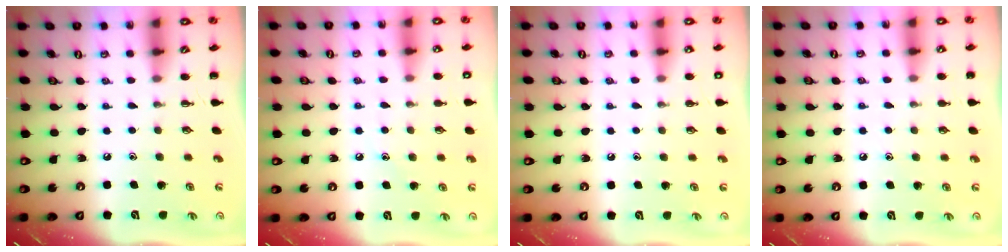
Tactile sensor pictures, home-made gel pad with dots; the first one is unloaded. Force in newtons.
{"total": 7.3, "press": 7.1, "slide": 1.8}
{"total": 2.1, "press": 2.0, "slide": 0.6}
{"total": 6.2, "press": 5.9, "slide": 1.9}